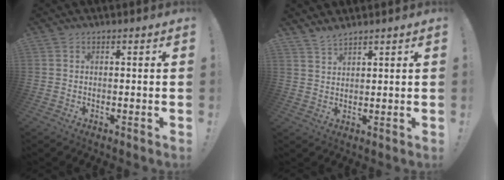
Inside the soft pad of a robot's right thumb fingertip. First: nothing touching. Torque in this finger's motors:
{"motor_torque": [0.17, -0.13, -0.04, 0.27, 0.00]}